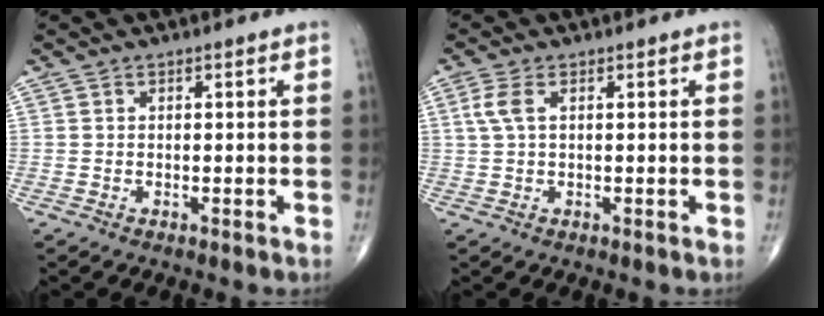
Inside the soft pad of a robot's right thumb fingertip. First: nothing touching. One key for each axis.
{"total": 2.3, "fx": 0.7, "fy": 1.0, "fz": 1.9, "tx": -0.056, "ty": 0.011, "tz": 0.019}